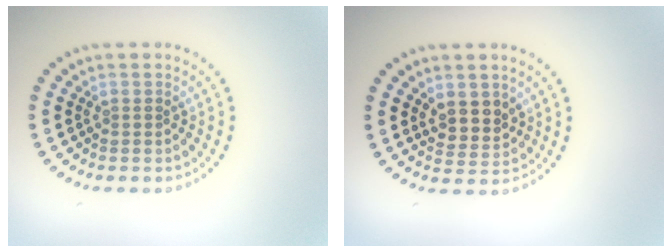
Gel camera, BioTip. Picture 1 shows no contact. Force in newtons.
{"total": 2.4, "press": 2.2, "slide": 1.0}